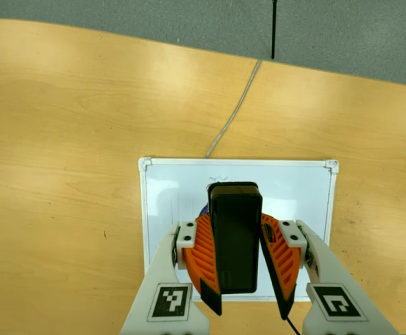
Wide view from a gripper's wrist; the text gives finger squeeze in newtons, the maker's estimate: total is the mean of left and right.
{"total": 9.7, "left": 9.1, "right": 10.3}